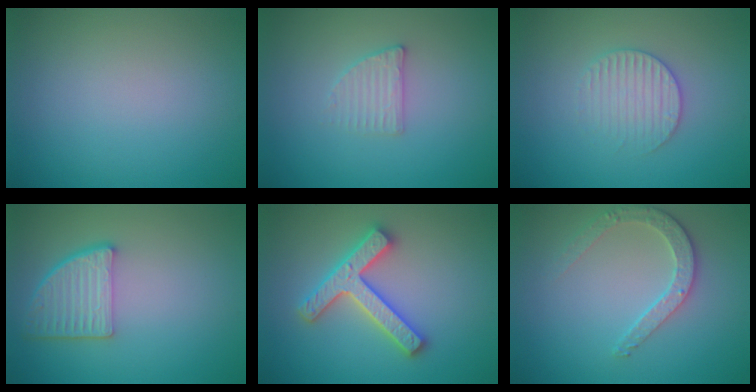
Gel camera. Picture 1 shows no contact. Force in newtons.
{"total": 1.9, "press": 1.9, "slide": 0.4}
{"total": 2.8, "press": 2.7, "slide": 0.6}
{"total": 4.5, "press": 3.5, "slide": 2.8}
{"total": 4.7, "press": 4.6, "slide": 0.8}
{"total": 2.8, "press": 2.5, "slide": 1.2}